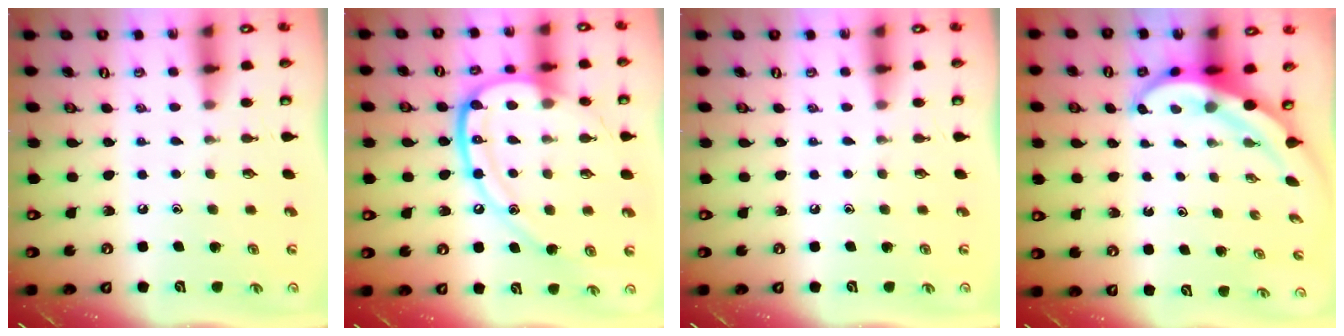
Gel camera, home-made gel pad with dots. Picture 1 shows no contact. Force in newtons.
{"total": 18.1, "press": 18.0, "slide": 1.8}
{"total": 0.0}
{"total": 4.2, "press": 4.2, "slide": 0.6}